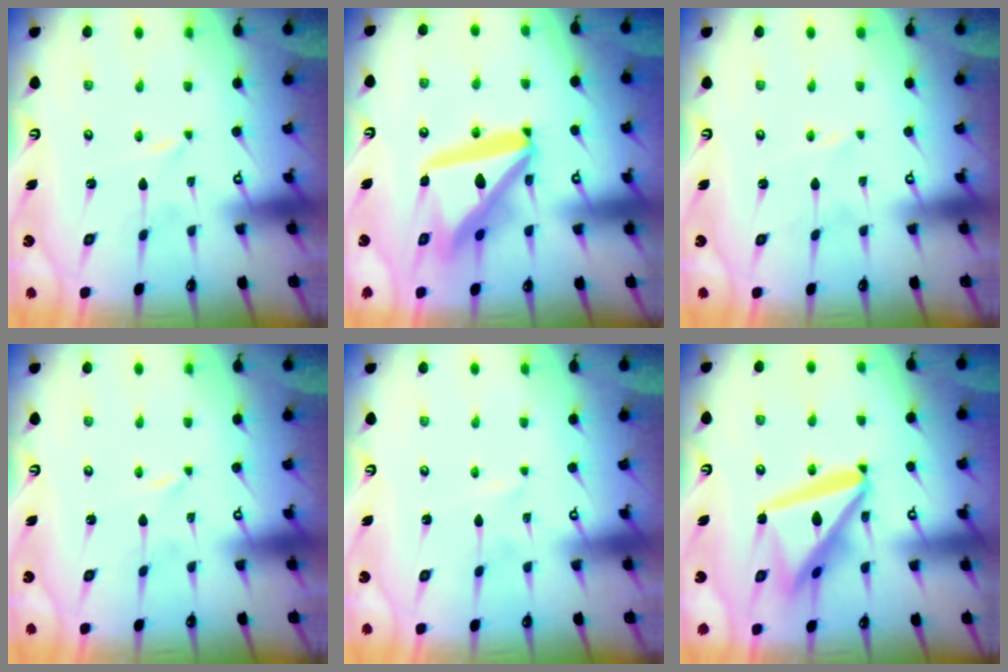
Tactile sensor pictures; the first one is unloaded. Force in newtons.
{"total": 18.5, "press": 18.4, "slide": 2.2}
{"total": 2.6, "press": 2.6, "slide": 0.2}
{"total": 0.0}
{"total": 0.0}
{"total": 18.9, "press": 18.7, "slide": 2.2}